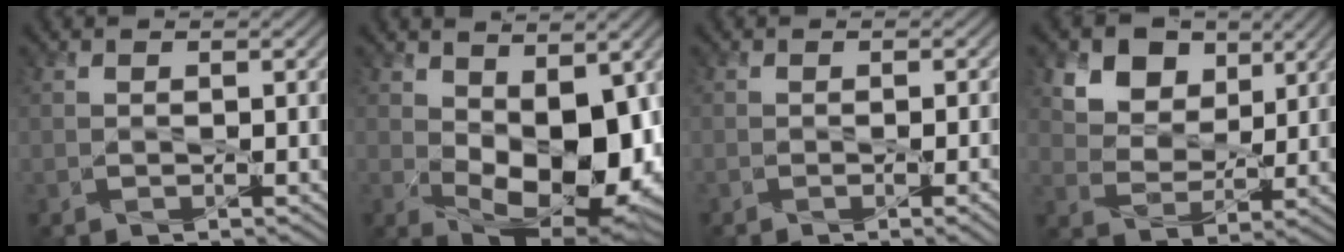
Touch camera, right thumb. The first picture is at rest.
{"total": 12.1, "force": [0.3, 6.9, 10.0], "torque": [-0.159, -0.021, 0.011]}
{"total": 2.7, "force": [-1.3, 1.0, 2.1], "torque": [-0.020, -0.006, -0.017]}
{"total": 10.3, "force": [6.0, 7.1, 4.6], "torque": [-0.134, -0.009, 0.133]}